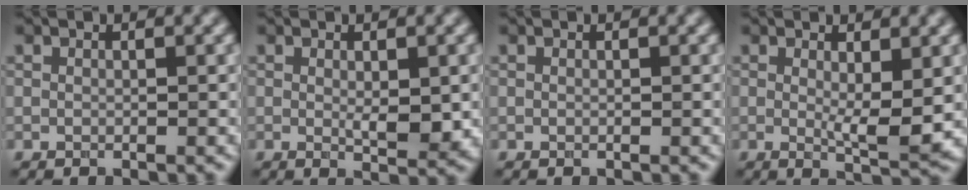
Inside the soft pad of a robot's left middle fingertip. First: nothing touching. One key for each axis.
{"total": 2.8, "fx": -0.1, "fy": 1.0, "fz": 2.7, "tx": -0.041, "ty": -0.008, "tz": 0.003}
{"total": 0.0}
{"total": 3.8, "fx": 0.3, "fy": 0.8, "fz": 3.7, "tx": -0.060, "ty": -0.015, "tz": 0.008}